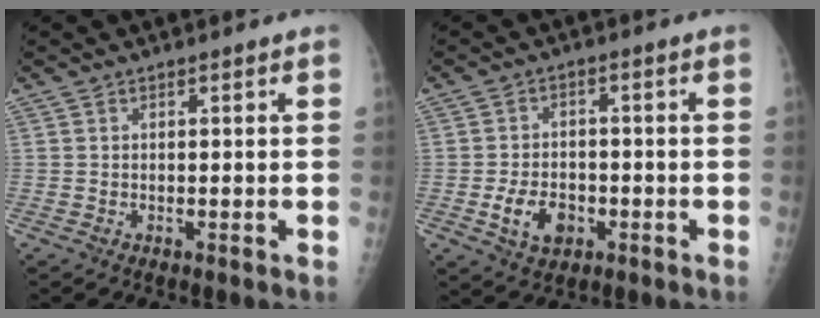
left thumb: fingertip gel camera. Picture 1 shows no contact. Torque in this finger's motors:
{"motor_torque": [0.23, 0.78, 0.31, 0.02, 0.02]}